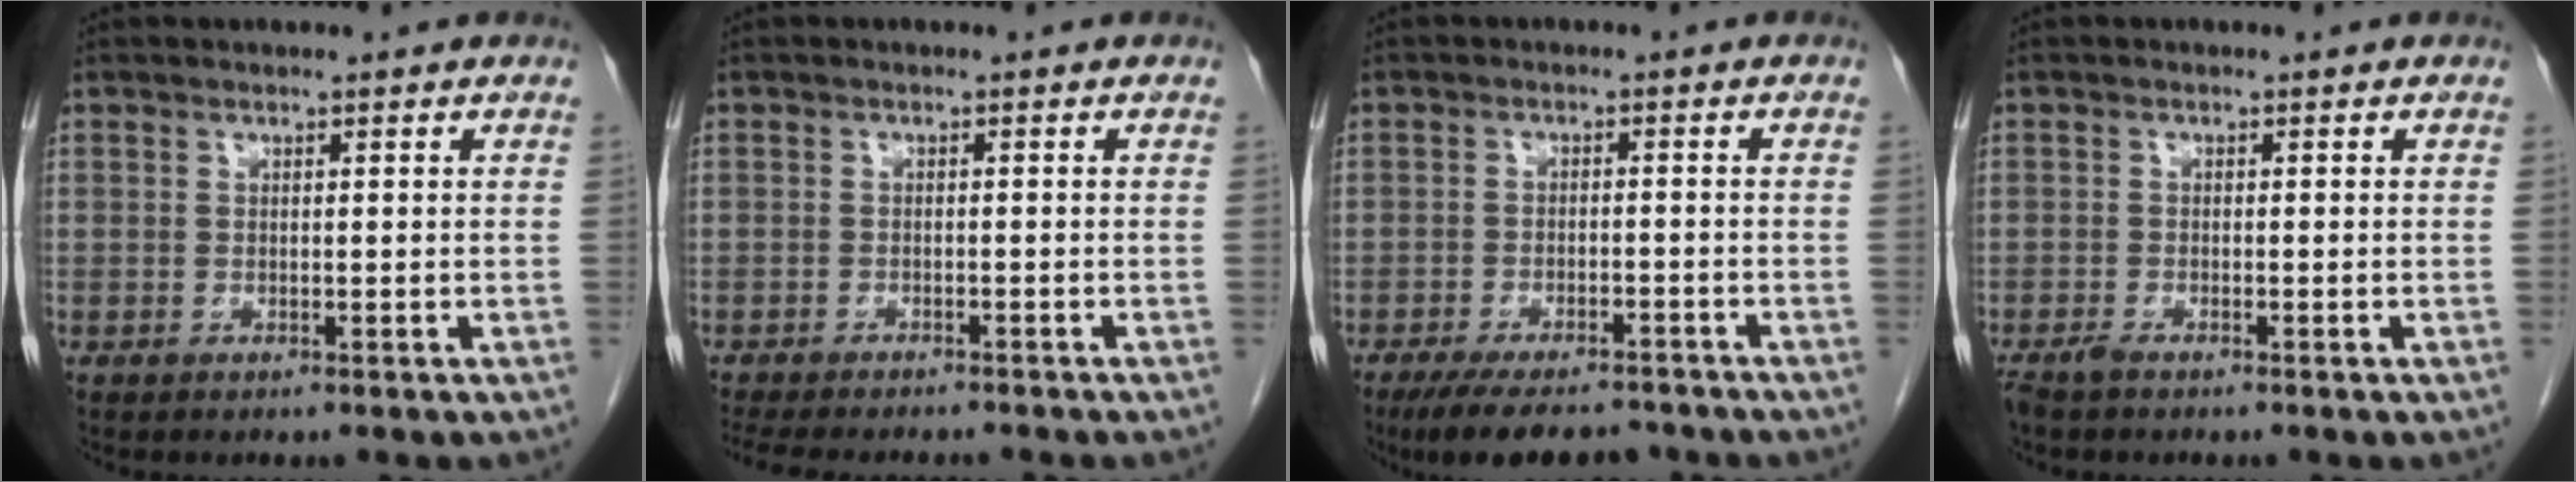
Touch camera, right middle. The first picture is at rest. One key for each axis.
{"total": 11.1, "fx": -9.8, "fy": 2.2, "fz": 4.6, "tx": -0.074, "ty": -0.013, "tz": -0.129}
{"total": 10.8, "fx": -9.2, "fy": 3.0, "fz": 4.8, "tx": -0.072, "ty": -0.005, "tz": -0.132}
{"total": 1.5, "fx": -1.2, "fy": 0.2, "fz": 0.7, "tx": -0.021, "ty": -0.004, "tz": -0.024}